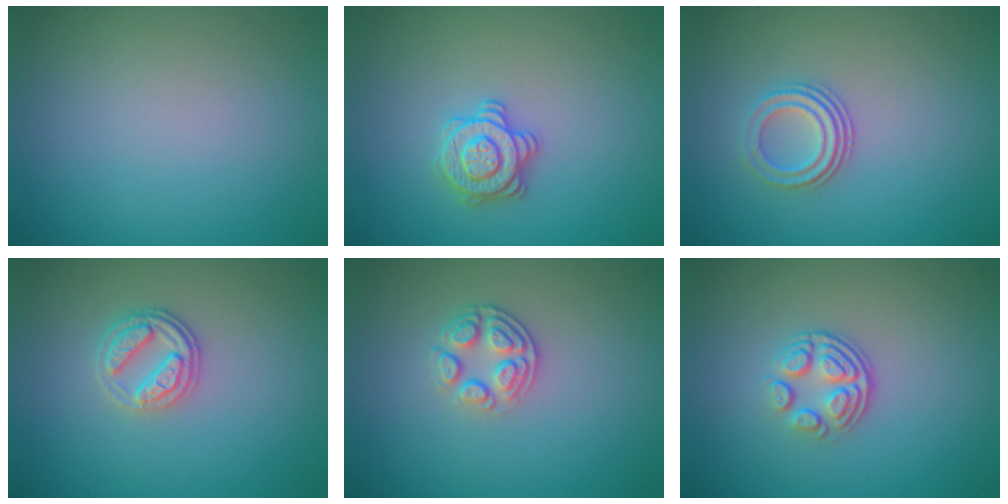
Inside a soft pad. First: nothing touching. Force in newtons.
{"total": 2.8, "press": 2.7, "slide": 0.5}
{"total": 2.8, "press": 2.1, "slide": 1.9}
{"total": 2.7, "press": 2.4, "slide": 1.1}
{"total": 2.7, "press": 2.3, "slide": 1.4}
{"total": 3.5, "press": 2.4, "slide": 2.5}